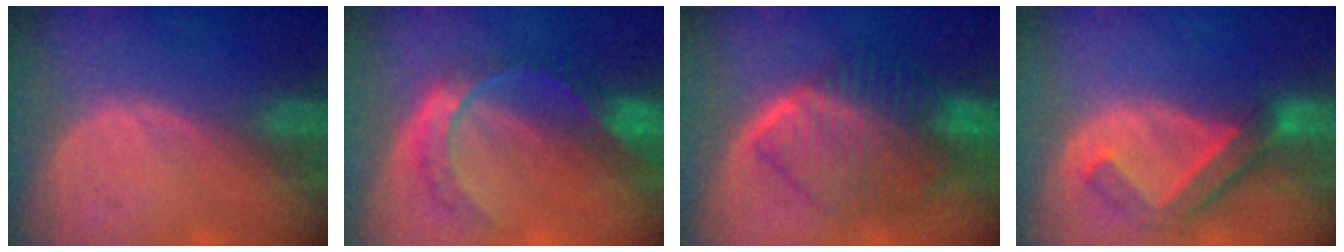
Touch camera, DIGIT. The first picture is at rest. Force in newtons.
{"total": 7.9, "press": 6.5, "slide": 4.4}
{"total": 10.5, "press": 10.4, "slide": 1.0}
{"total": 6.3, "press": 5.9, "slide": 2.2}